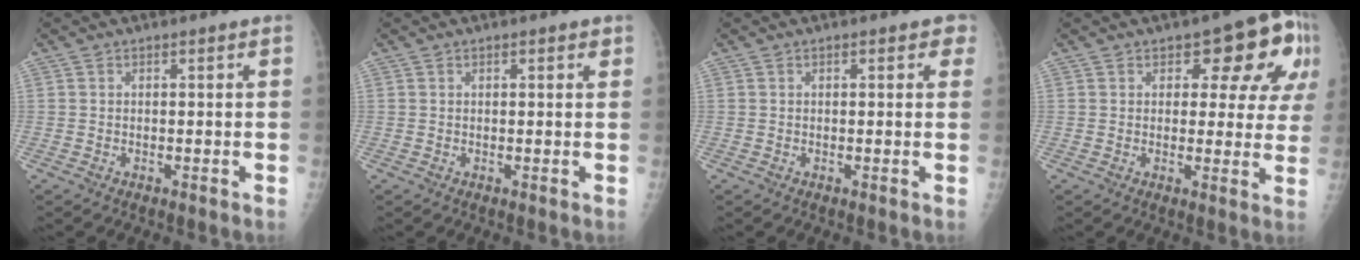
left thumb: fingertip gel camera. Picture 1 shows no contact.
{"total": 1.0, "force": [0.6, 0.5, 0.7], "torque": [-0.006, -0.001, 0.008]}
{"total": 2.3, "force": [1.1, 1.2, 1.7], "torque": [-0.005, 0.001, 0.008]}
{"total": 11.5, "force": [4.4, 6.0, 8.8], "torque": [-0.052, -0.004, 0.049]}